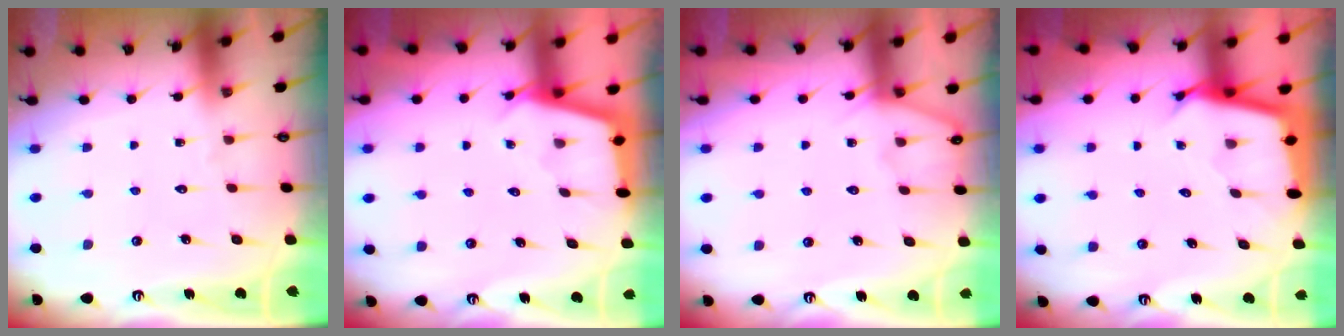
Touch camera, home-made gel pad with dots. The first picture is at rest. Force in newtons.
{"total": 3.0, "press": 3.0, "slide": 0.3}
{"total": 4.8, "press": 4.7, "slide": 0.6}
{"total": 2.7, "press": 2.7, "slide": 0.1}